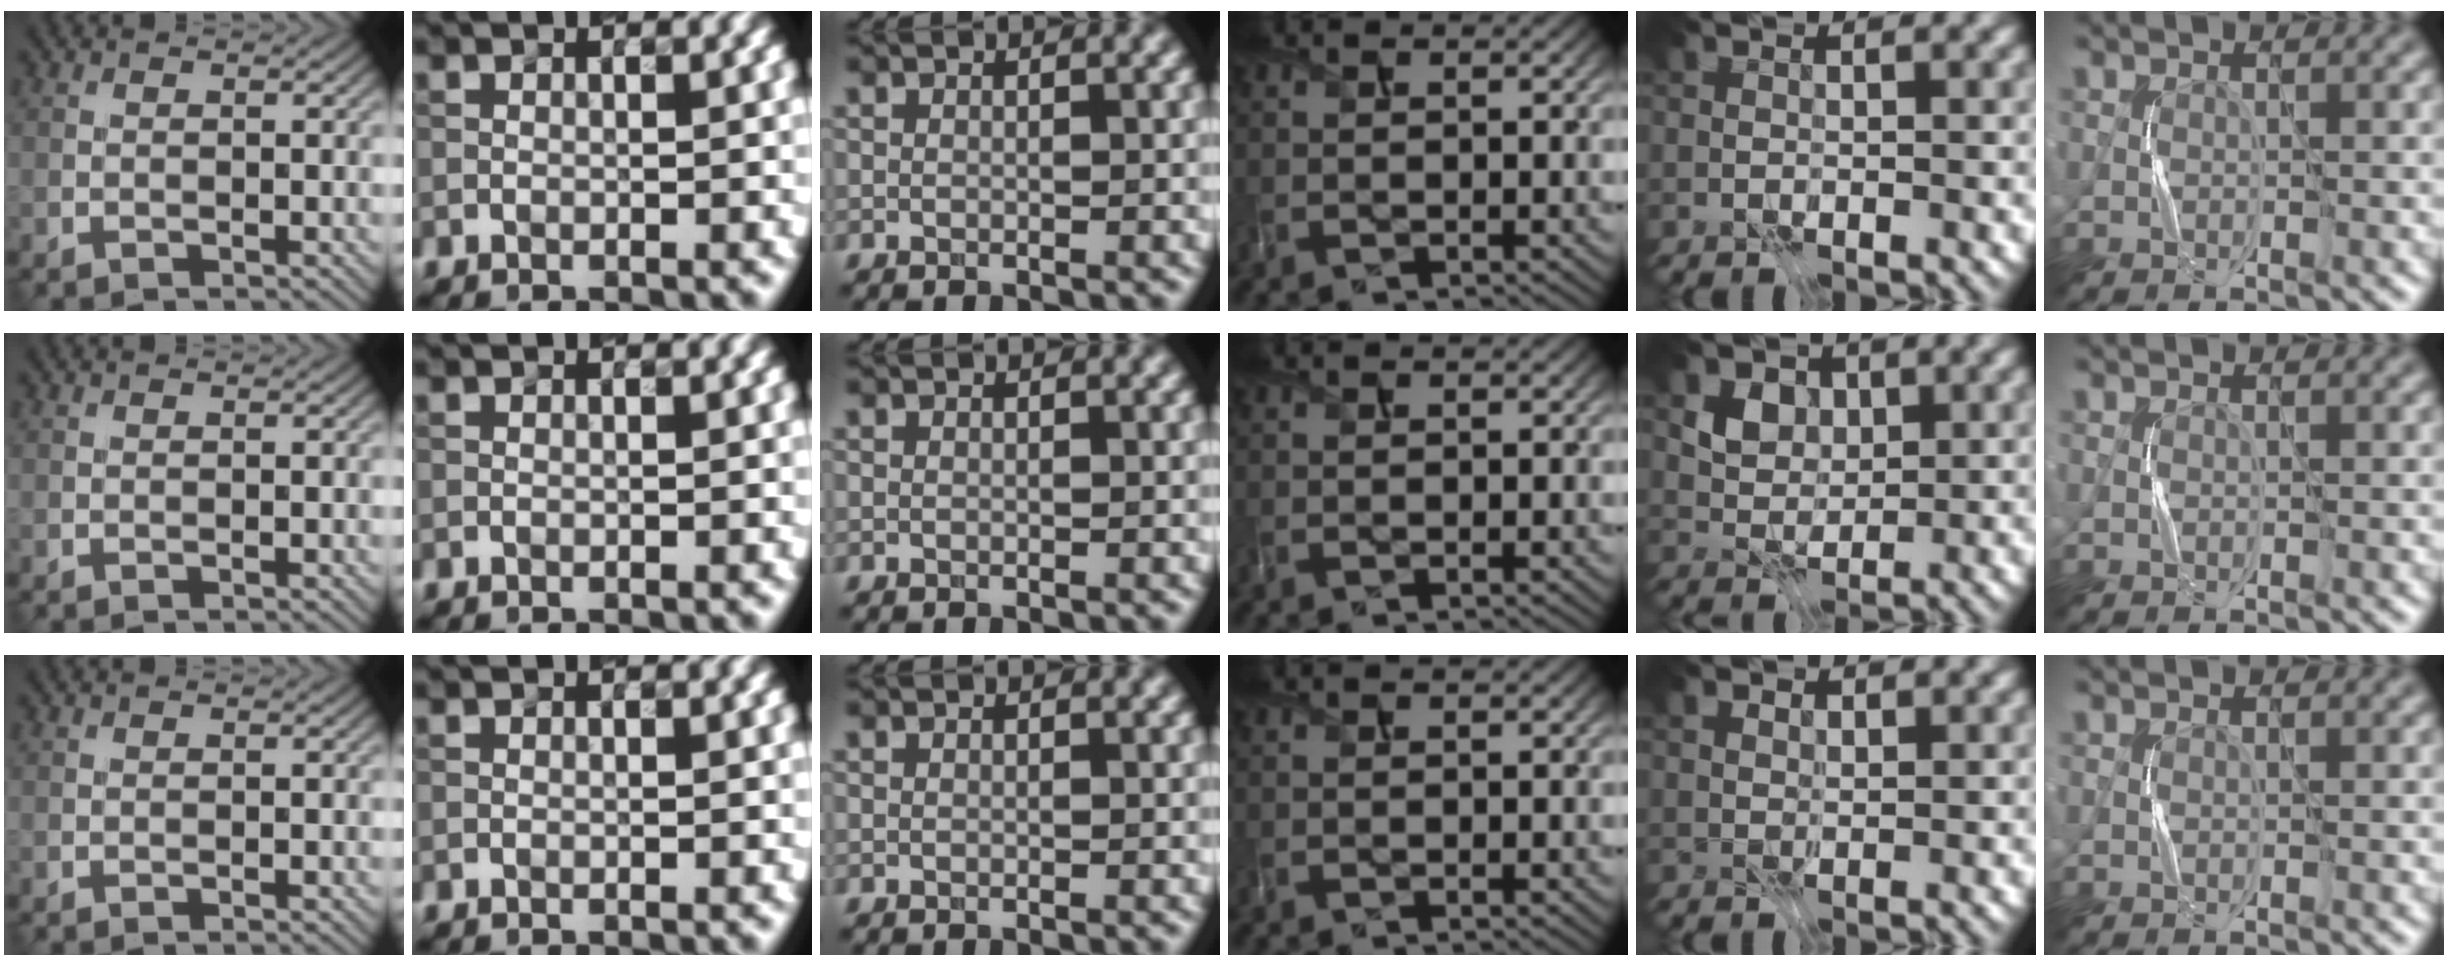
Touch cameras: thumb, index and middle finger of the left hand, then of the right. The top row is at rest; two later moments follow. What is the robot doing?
{"motion": "press", "object": "joystick"}